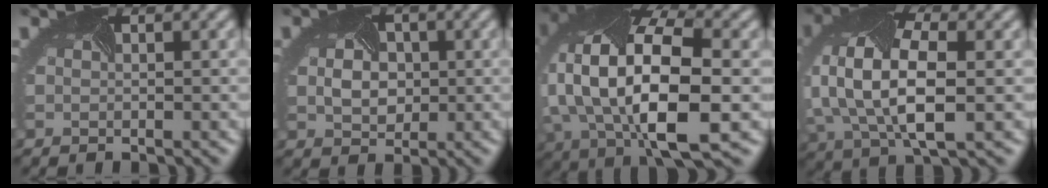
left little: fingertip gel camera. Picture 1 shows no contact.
{"total": 3.9, "force": [0.2, 3.1, 2.4], "torque": [-0.044, 0.002, 0.001]}
{"total": 15.4, "force": [-0.4, 7.9, 13.2], "torque": [-0.246, -0.013, 0.000]}
{"total": 10.1, "force": [0.2, 5.6, 8.4], "torque": [-0.191, -0.005, 0.006]}